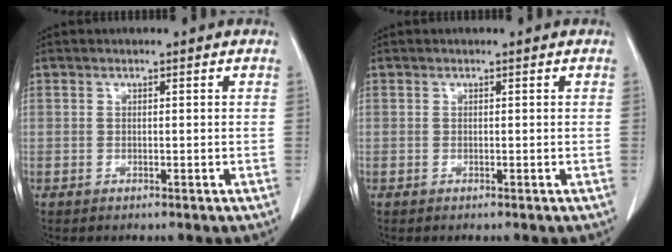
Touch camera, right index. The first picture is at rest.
{"total": 0.0}